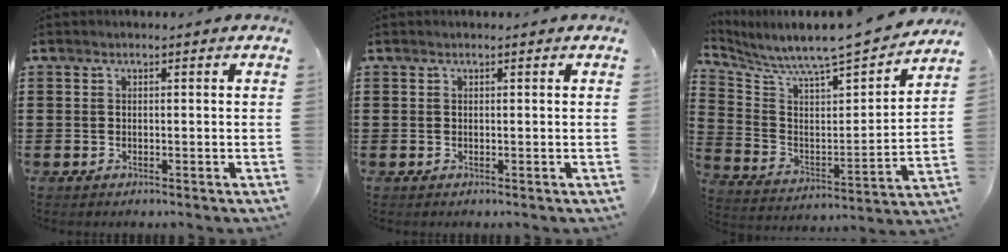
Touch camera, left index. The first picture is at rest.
{"total": 0.0}
{"total": 6.3, "force": [6.2, 0.1, 1.3], "torque": [-0.064, -0.065, 0.096]}